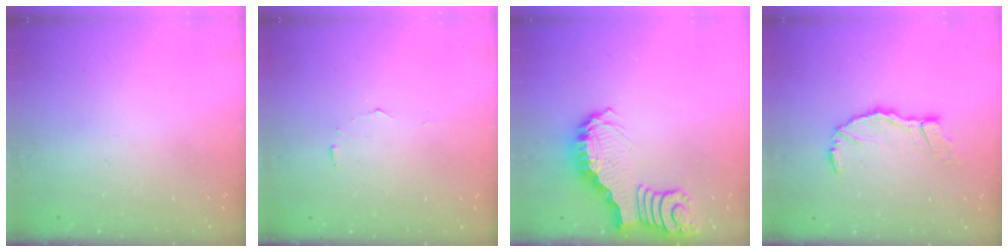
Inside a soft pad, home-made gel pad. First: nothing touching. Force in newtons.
{"total": 3.6, "press": 3.6, "slide": 0.2}
{"total": 3.4, "press": 3.3, "slide": 0.7}
{"total": 10.1, "press": 10.0, "slide": 1.3}